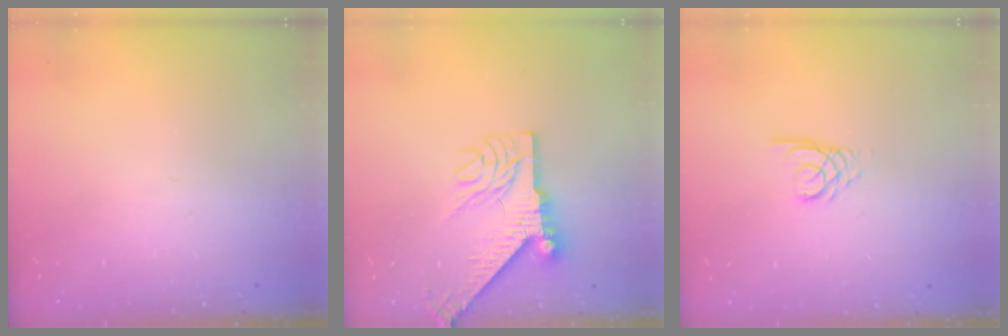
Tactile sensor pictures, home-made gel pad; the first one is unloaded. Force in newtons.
{"total": 10.2, "press": 10.1, "slide": 1.6}
{"total": 3.5, "press": 3.5, "slide": 0.4}